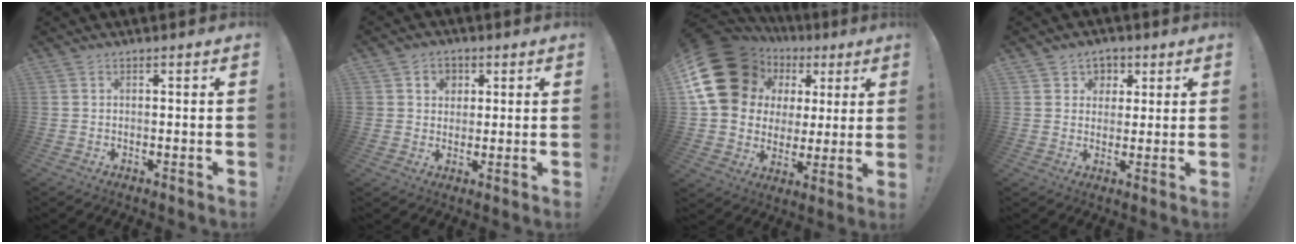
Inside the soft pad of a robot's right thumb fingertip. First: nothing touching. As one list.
[{"total": 5.1, "force": [1.6, 4.8, 0.7], "torque": [-0.014, -0.007, 0.031]}, {"total": 11.0, "force": [4.4, 9.5, 3.2], "torque": [-0.050, -0.021, 0.095]}, {"total": 5.4, "force": [1.8, 5.1, 0.6], "torque": [-0.001, -0.013, 0.034]}]